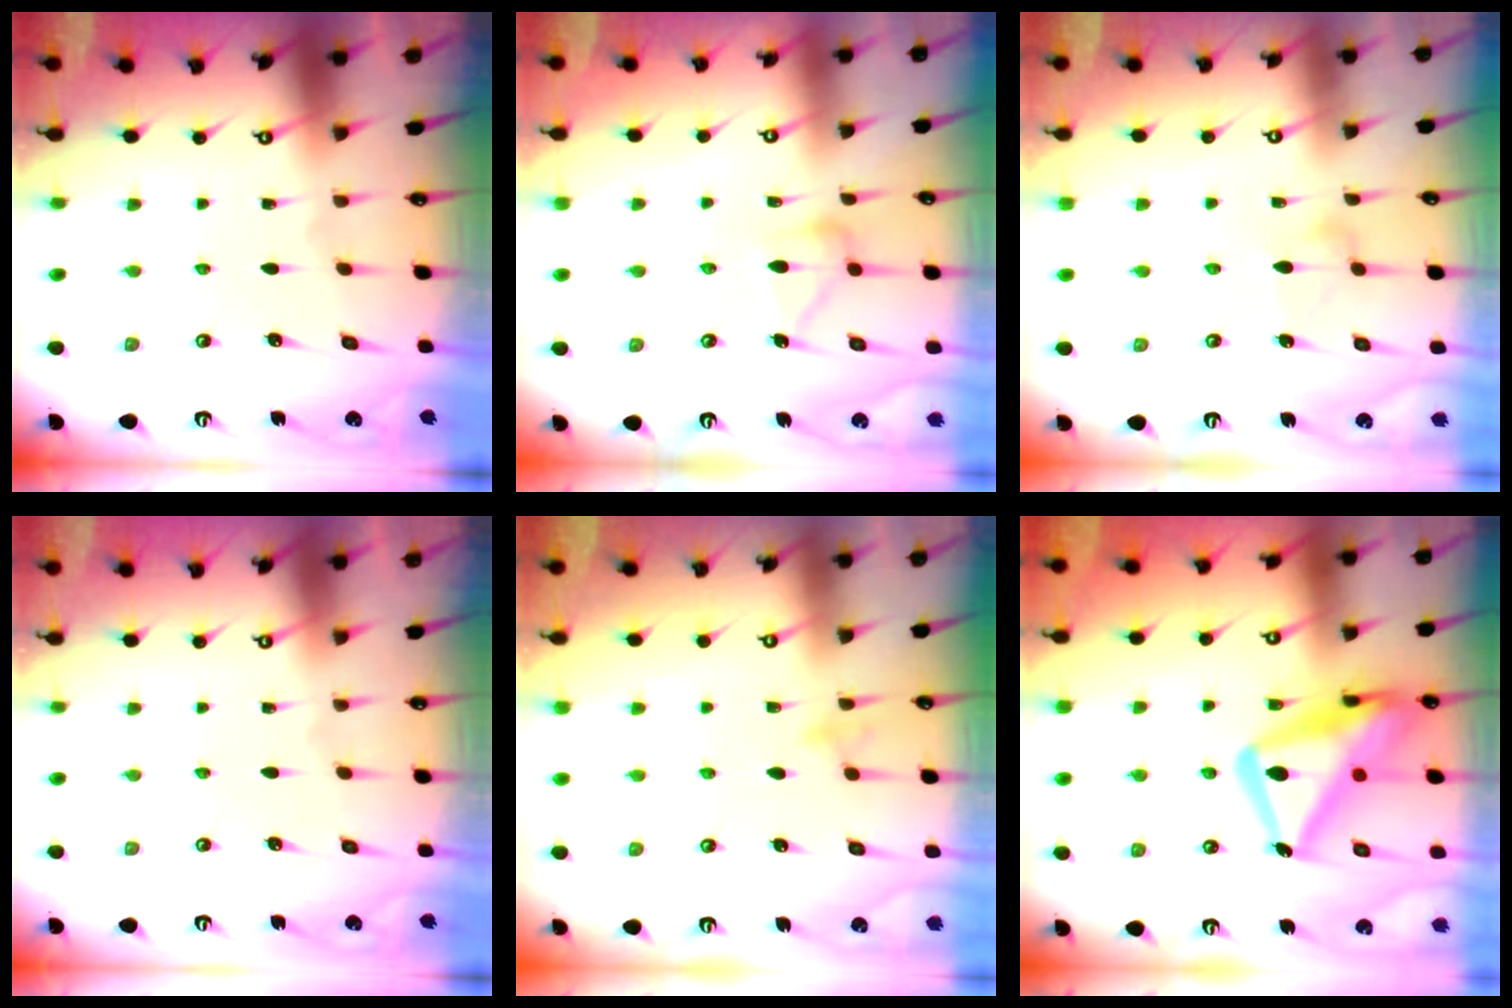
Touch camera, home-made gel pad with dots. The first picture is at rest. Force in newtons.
{"total": 13.3, "press": 13.3, "slide": 0.6}
{"total": 6.6, "press": 6.5, "slide": 0.4}
{"total": 0.0}
{"total": 6.7, "press": 6.7, "slide": 0.6}
{"total": 22.0, "press": 21.9, "slide": 1.9}